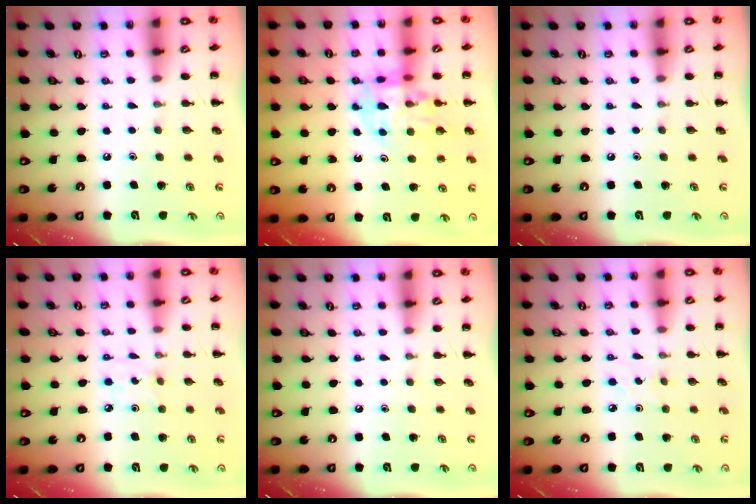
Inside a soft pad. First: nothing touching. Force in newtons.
{"total": 11.9, "press": 11.6, "slide": 2.8}
{"total": 0.0}
{"total": 2.5, "press": 2.3, "slide": 0.9}
{"total": 0.0}
{"total": 2.1, "press": 2.0, "slide": 0.7}